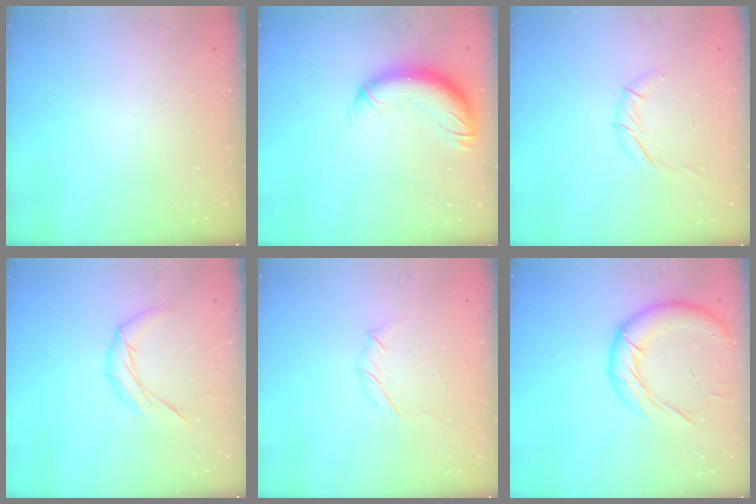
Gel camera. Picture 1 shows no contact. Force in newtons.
{"total": 13.3, "press": 13.0, "slide": 2.9}
{"total": 5.8, "press": 5.7, "slide": 1.3}
{"total": 8.4, "press": 8.4, "slide": 0.3}
{"total": 4.0, "press": 3.9, "slide": 0.9}
{"total": 15.9, "press": 15.7, "slide": 1.9}